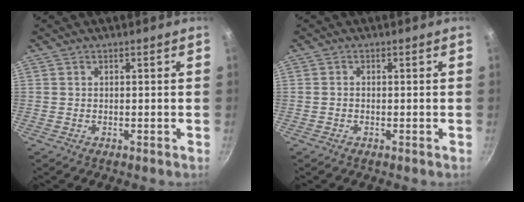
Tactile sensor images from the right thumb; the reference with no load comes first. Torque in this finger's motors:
{"motor_torque": [-0.09, -0.24, -0.75, -0.11, -0.02]}